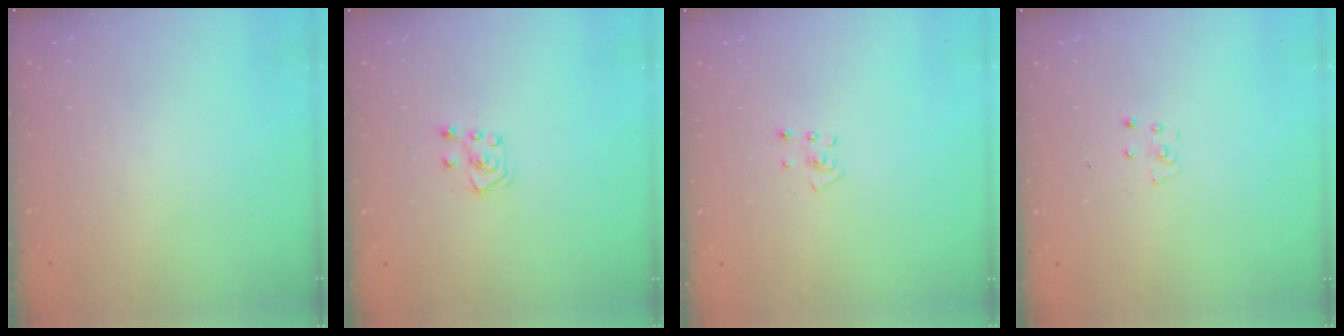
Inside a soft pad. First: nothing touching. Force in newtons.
{"total": 5.1, "press": 5.1, "slide": 0.4}
{"total": 3.6, "press": 3.6, "slide": 0.2}
{"total": 2.7, "press": 2.7, "slide": 0.3}